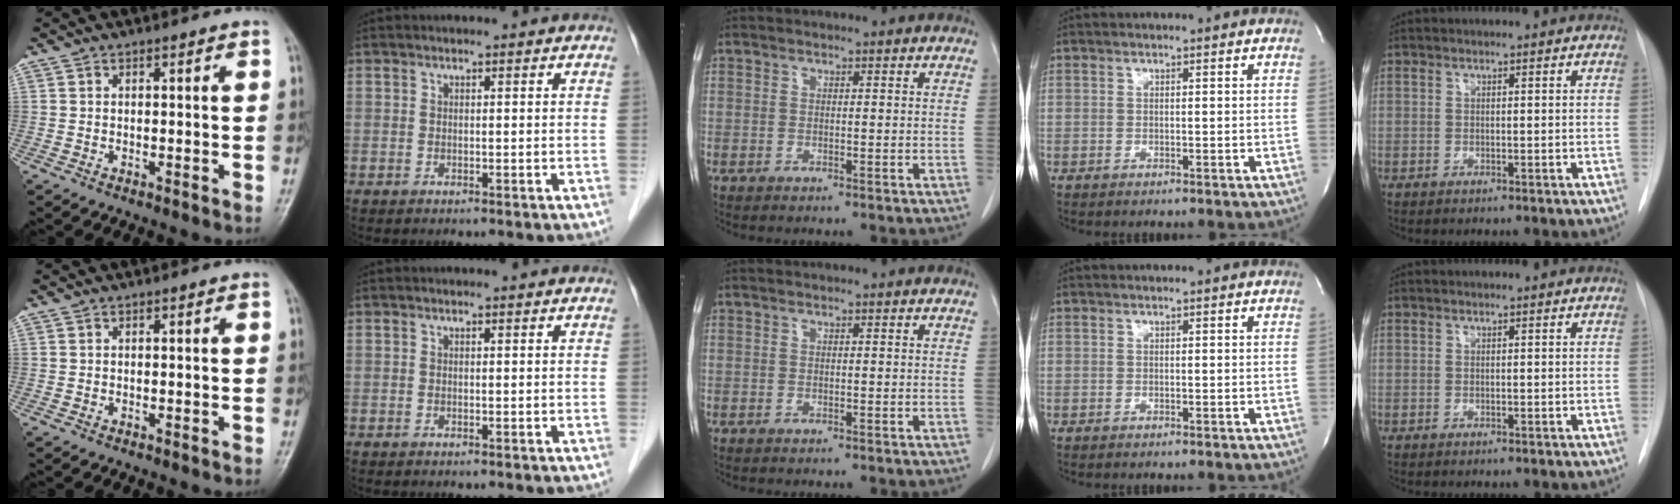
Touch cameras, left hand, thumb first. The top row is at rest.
{}